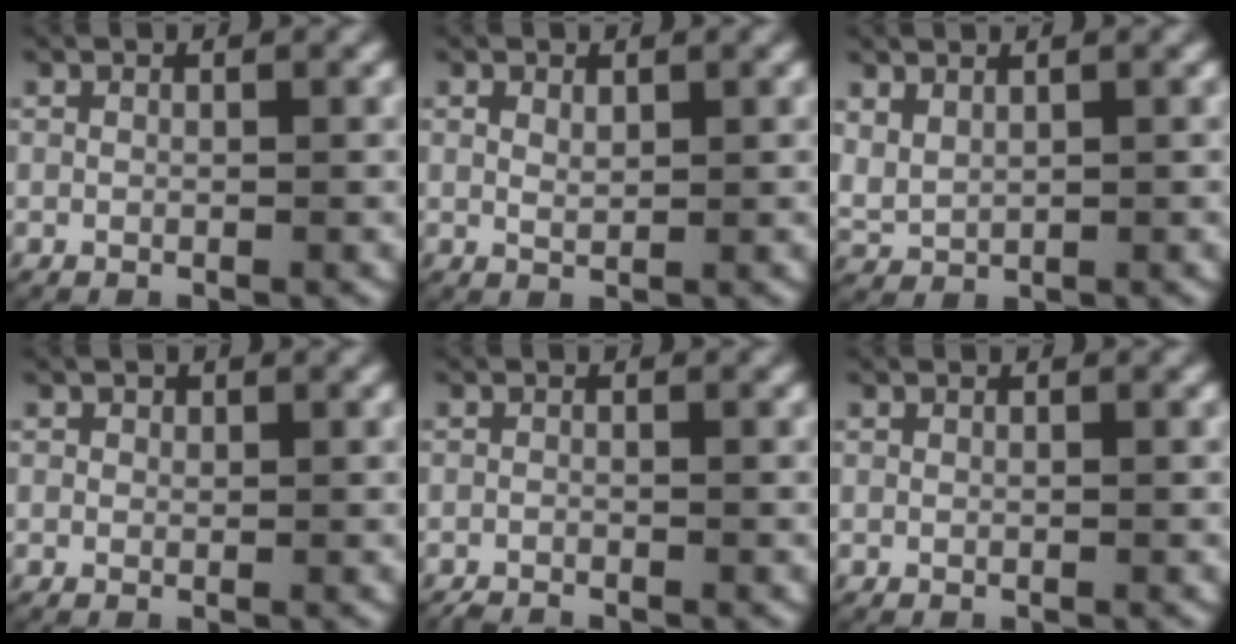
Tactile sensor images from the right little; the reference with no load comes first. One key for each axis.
{"total": 0.9, "fx": 0.6, "fy": 0.4, "fz": 0.6, "tx": -0.013, "ty": -0.006, "tz": 0.017}
{"total": 3.2, "fx": 1.0, "fy": 2.8, "fz": 1.3, "tx": -0.050, "ty": -0.009, "tz": 0.028}
{"total": 0.5, "fx": 0.2, "fy": 0.5, "fz": 0.1, "tx": -0.003, "ty": -0.001, "tz": 0.005}
{"total": 1.1, "fx": -1.1, "fy": 0.2, "fz": 0.1, "tx": -0.008, "ty": -0.008, "tz": -0.018}
{"total": 0.0}